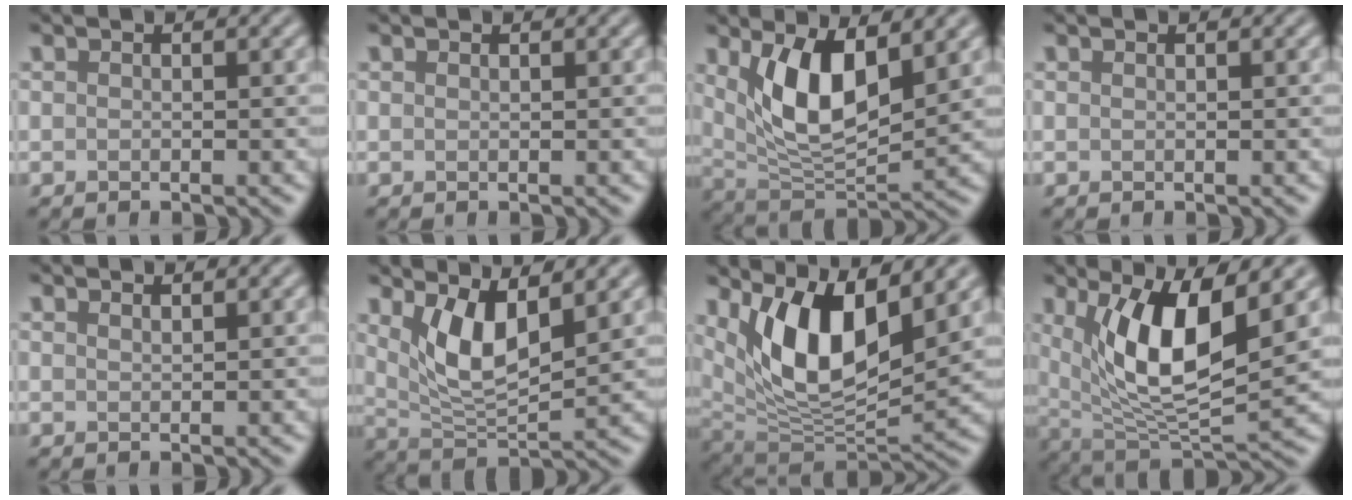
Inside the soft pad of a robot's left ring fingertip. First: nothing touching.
{"total": 0.0}
{"total": 7.7, "force": [2.5, 3.4, 6.5], "torque": [-0.127, -0.015, 0.051]}
{"total": 0.0}
{"total": 0.7, "force": [0.7, 0.1, 0.2], "torque": [0.001, 0.000, 0.014]}
{"total": 5.8, "force": [2.3, 2.2, 4.9], "torque": [-0.100, -0.012, 0.049]}
{"total": 9.7, "force": [4.0, 3.9, 8.0], "torque": [-0.140, -0.021, 0.077]}
{"total": 8.9, "force": [3.0, 3.1, 7.7], "torque": [-0.143, -0.020, 0.057]}